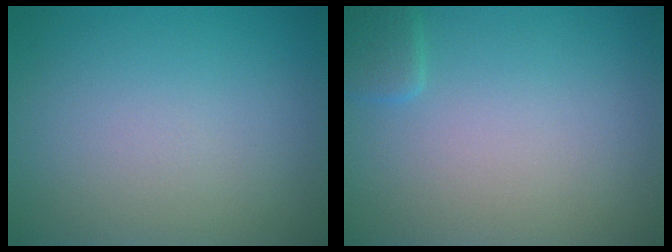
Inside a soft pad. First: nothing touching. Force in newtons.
{"total": 1.3, "press": 1.3, "slide": 0.2}